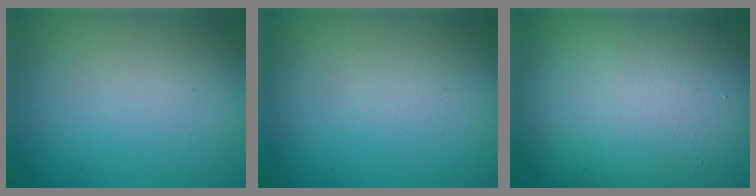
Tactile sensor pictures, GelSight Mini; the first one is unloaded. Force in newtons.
{"total": 0.0}
{"total": 19.3, "press": 19.3, "slide": 1.0}